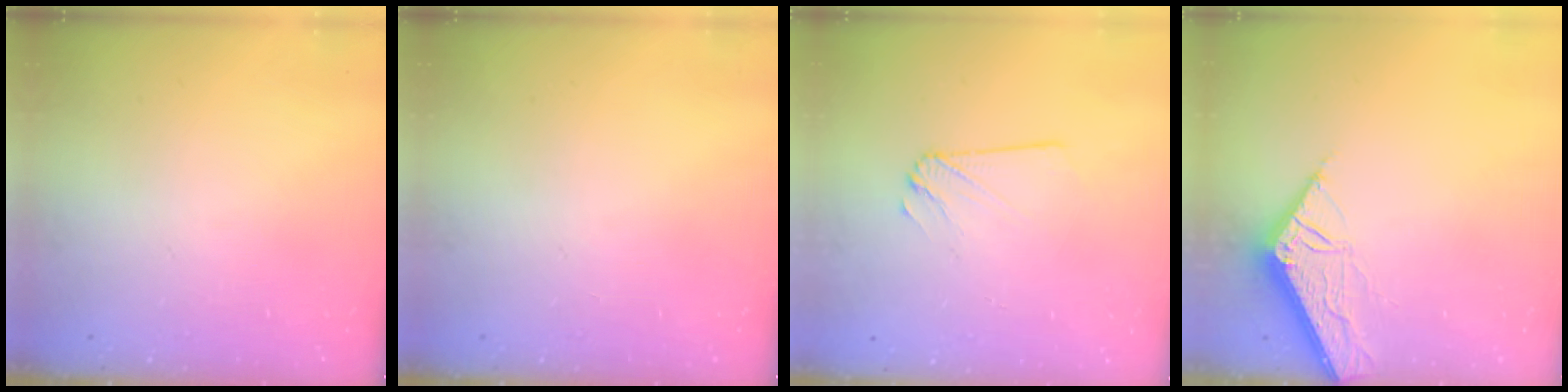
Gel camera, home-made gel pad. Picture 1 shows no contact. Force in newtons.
{"total": 0.0}
{"total": 2.2, "press": 2.2, "slide": 0.1}
{"total": 7.0, "press": 6.9, "slide": 0.4}